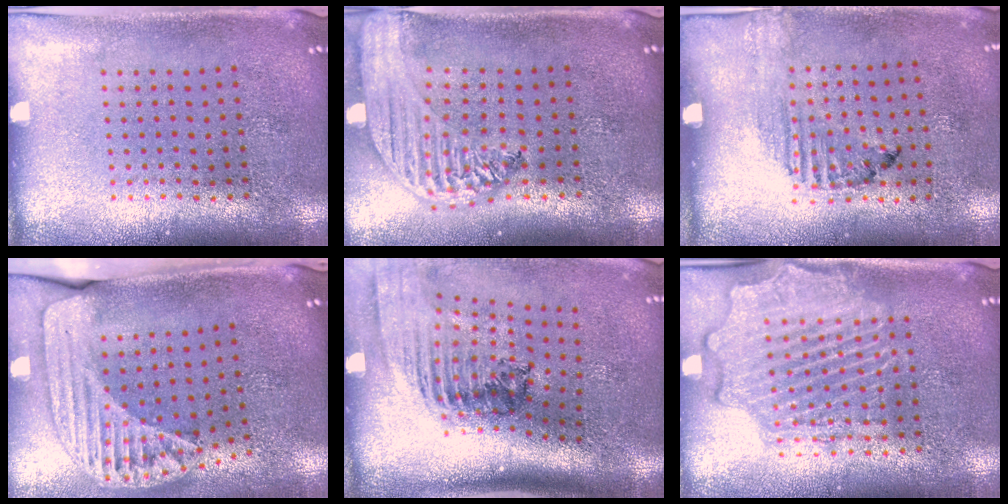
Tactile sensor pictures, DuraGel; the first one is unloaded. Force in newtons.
{"total": 2.9, "press": 2.3, "slide": 1.8}
{"total": 1.5, "press": 1.2, "slide": 1.0}
{"total": 1.8, "press": 1.5, "slide": 1.0}
{"total": 2.4, "press": 1.7, "slide": 1.7}
{"total": 2.3, "press": 2.3, "slide": 0.4}